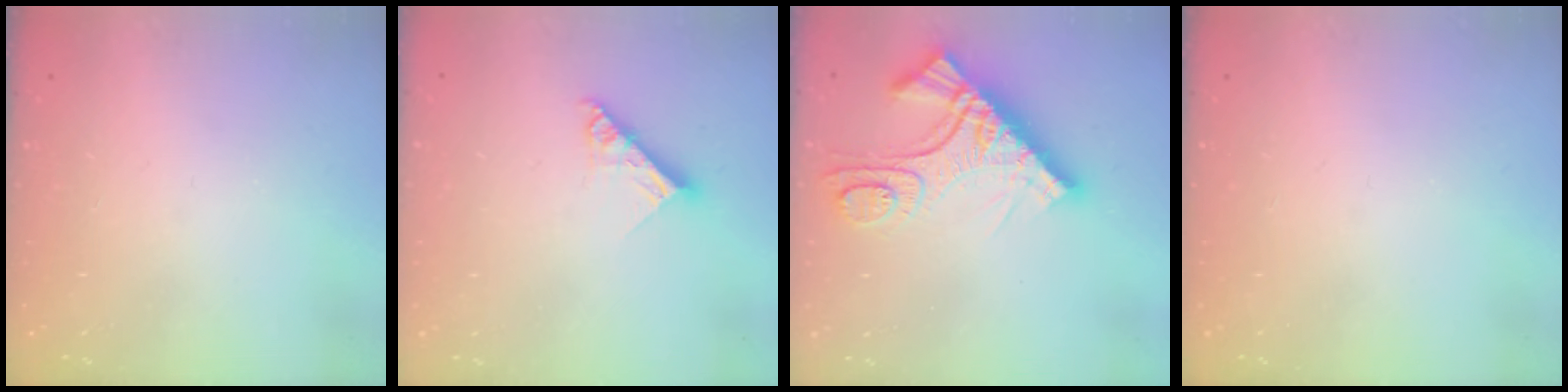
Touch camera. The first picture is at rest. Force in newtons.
{"total": 8.6, "press": 8.6, "slide": 0.8}
{"total": 15.9, "press": 15.8, "slide": 1.7}
{"total": 0.0}